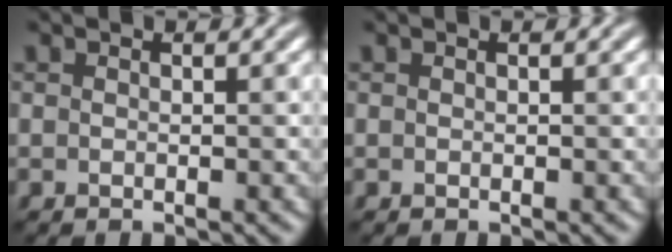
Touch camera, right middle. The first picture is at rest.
{"total": 0.0}